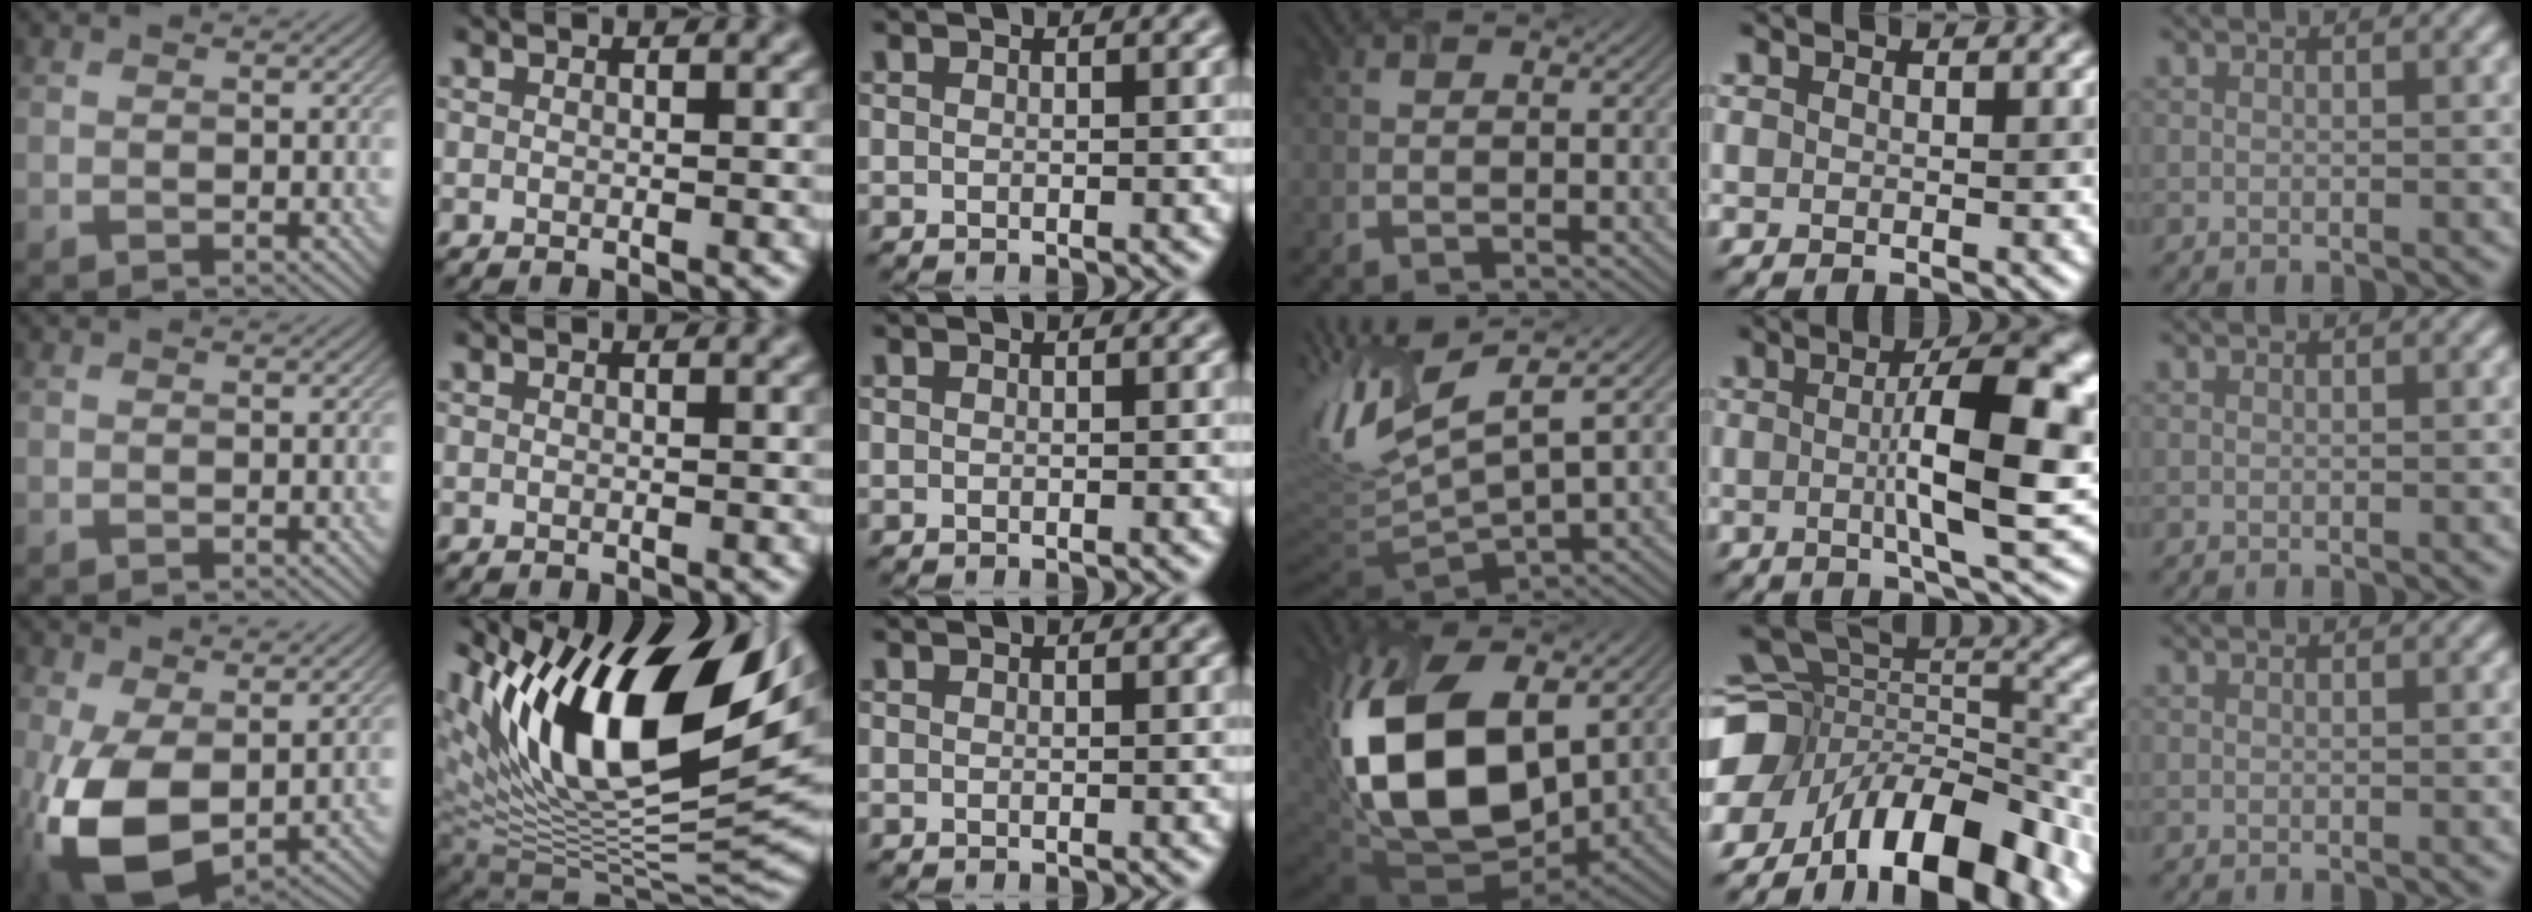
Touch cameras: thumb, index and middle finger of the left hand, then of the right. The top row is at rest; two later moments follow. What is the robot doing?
{"motion": "open", "object": "airpods case & airpods"}